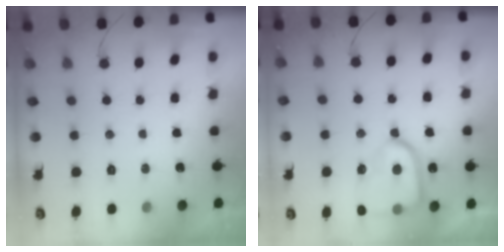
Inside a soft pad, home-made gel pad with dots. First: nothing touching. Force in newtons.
{"total": 16.2, "press": 16.1, "slide": 1.5}